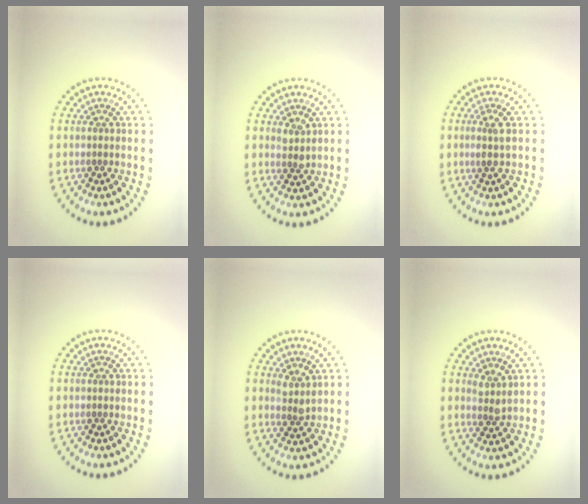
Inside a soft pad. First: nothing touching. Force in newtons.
{"total": 1.1, "press": 1.0, "slide": 0.5}
{"total": 1.4, "press": 1.3, "slide": 0.7}
{"total": 0.0}
{"total": 1.4, "press": 1.2, "slide": 0.8}
{"total": 1.4, "press": 1.2, "slide": 0.8}